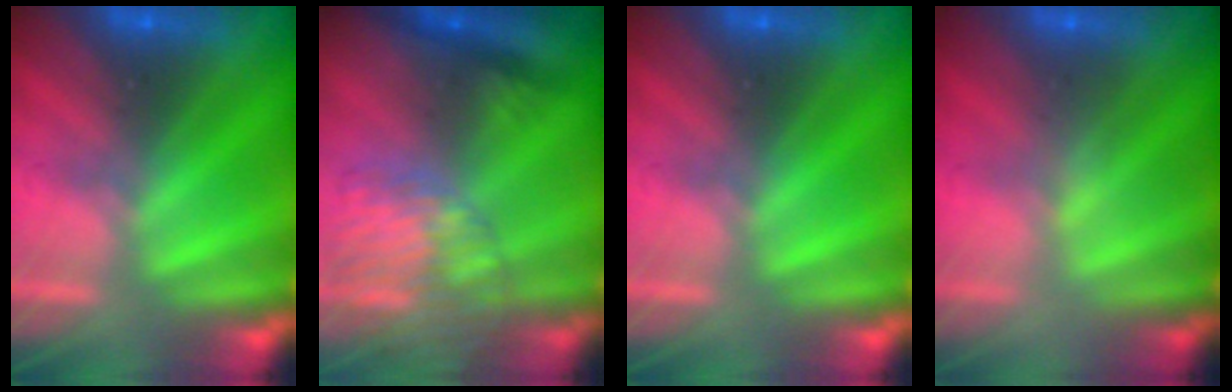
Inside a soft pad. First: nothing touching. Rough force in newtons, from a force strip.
{"total": 9.1}
{"total": 0.0}
{"total": 2.1}